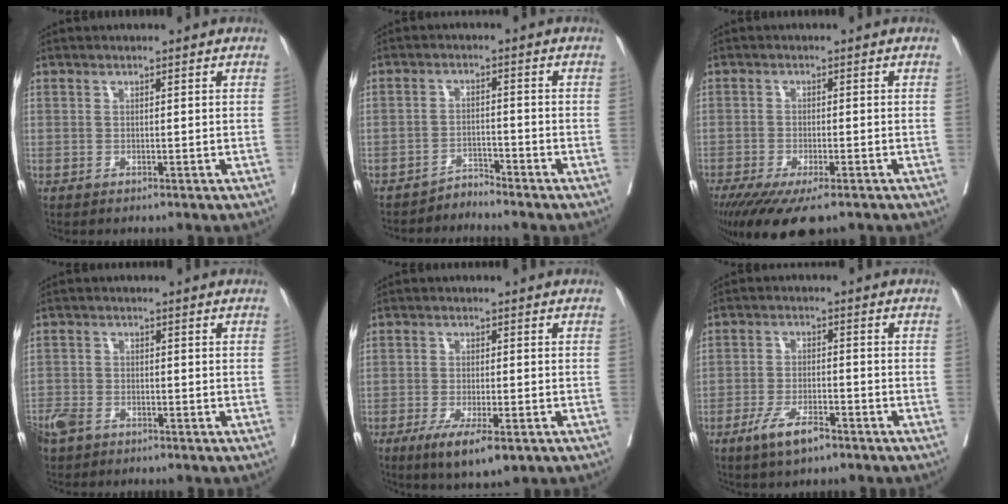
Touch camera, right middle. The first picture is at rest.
{"total": 2.5, "force": [-2.4, -0.3, -0.6], "torque": [0.018, -0.010, -0.040]}
{"total": 11.3, "force": [-8.3, 2.8, 7.2], "torque": [-0.113, -0.020, -0.130]}
{"total": 4.9, "force": [-3.6, 2.5, 2.0], "torque": [-0.042, -0.002, -0.069]}
{"total": 7.2, "force": [-4.1, 1.8, 5.7], "torque": [-0.091, -0.015, -0.062]}
{"total": 5.8, "force": [-3.9, 1.5, 4.1], "torque": [-0.083, -0.005, -0.068]}